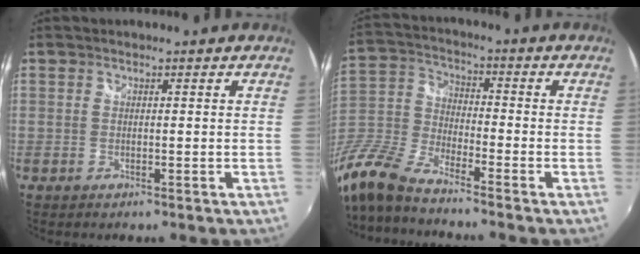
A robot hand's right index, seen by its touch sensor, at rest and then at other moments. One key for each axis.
{"total": 15.2, "fx": -12.1, "fy": 4.0, "fz": 8.2, "tx": -0.198, "ty": -0.017, "tz": -0.254}